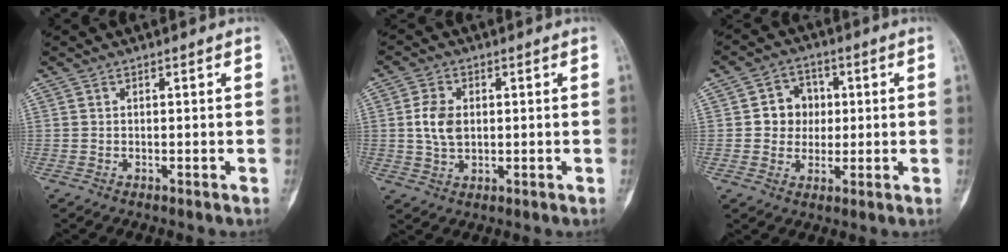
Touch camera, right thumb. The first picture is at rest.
{"total": 6.0, "force": [0.6, 4.1, 4.4], "torque": [-0.081, 0.000, 0.012]}
{"total": 7.1, "force": [0.6, 6.3, 3.0], "torque": [-0.003, 0.009, 0.005]}